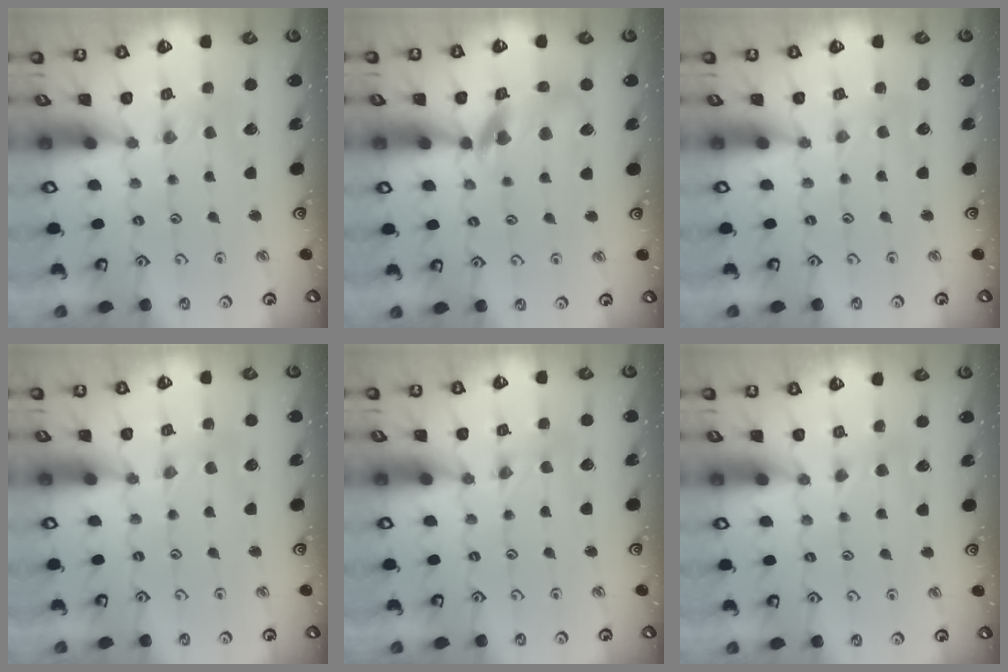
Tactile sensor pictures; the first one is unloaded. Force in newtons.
{"total": 12.9, "press": 12.8, "slide": 1.7}
{"total": 0.8, "press": 0.8, "slide": 0.2}
{"total": 1.2, "press": 1.2, "slide": 0.3}
{"total": 0.0}
{"total": 2.7, "press": 2.7, "slide": 0.4}